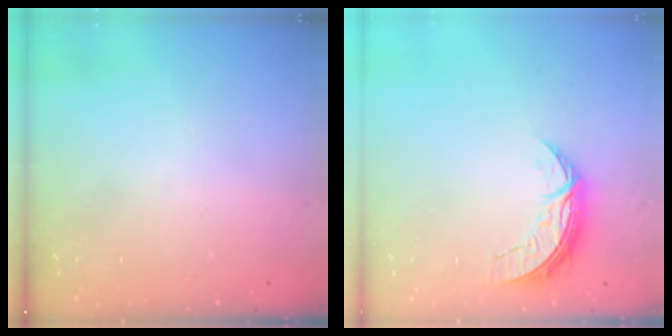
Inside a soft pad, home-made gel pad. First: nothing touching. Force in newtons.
{"total": 7.2, "press": 7.1, "slide": 0.5}